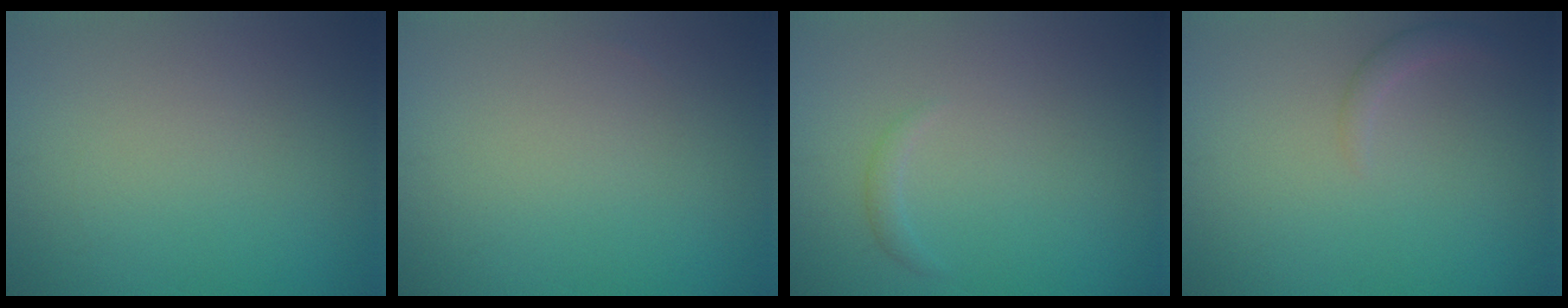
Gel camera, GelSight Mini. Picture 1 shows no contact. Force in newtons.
{"total": 0.0}
{"total": 0.7, "press": 0.7, "slide": 0.0}
{"total": 1.2, "press": 1.2, "slide": 0.1}